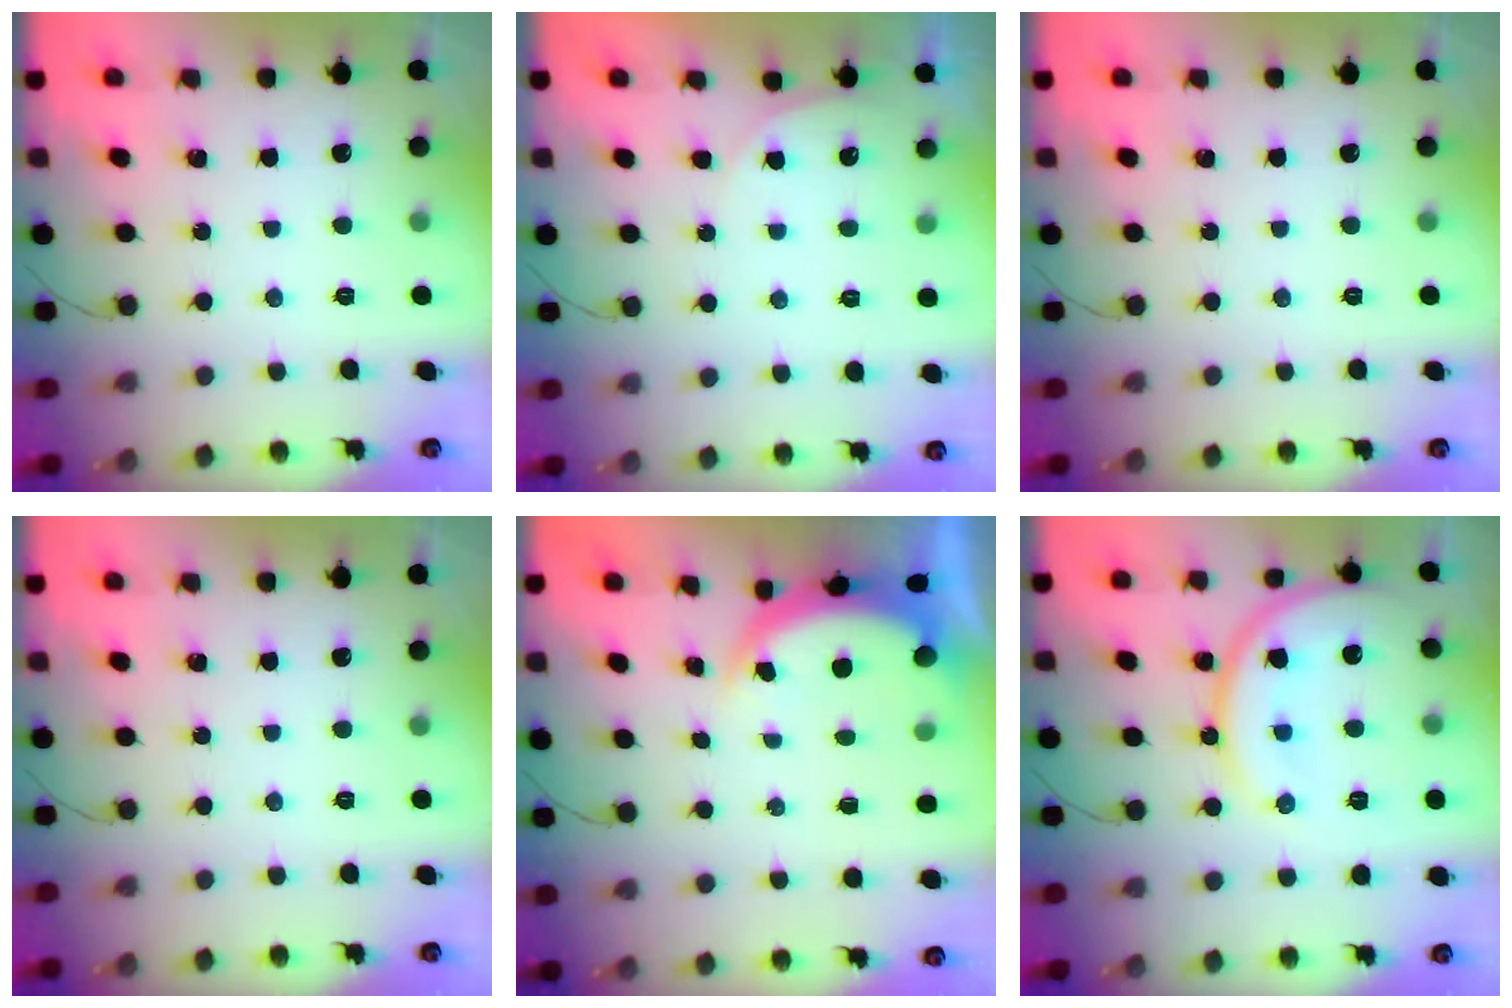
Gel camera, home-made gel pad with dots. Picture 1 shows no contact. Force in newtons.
{"total": 3.6, "press": 3.6, "slide": 0.5}
{"total": 0.0}
{"total": 0.0}
{"total": 4.6, "press": 4.5, "slide": 0.2}
{"total": 16.5, "press": 16.5, "slide": 1.0}